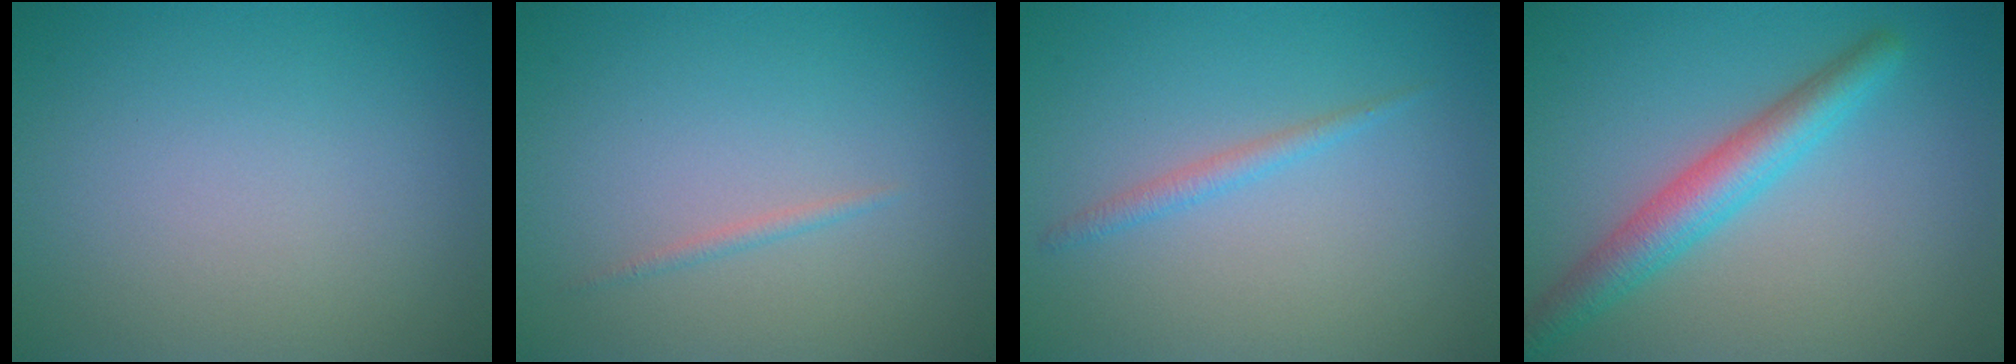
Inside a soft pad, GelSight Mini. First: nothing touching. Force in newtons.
{"total": 0.6, "press": 0.6, "slide": 0.0}
{"total": 1.2, "press": 1.2, "slide": 0.0}
{"total": 4.3, "press": 4.3, "slide": 0.1}